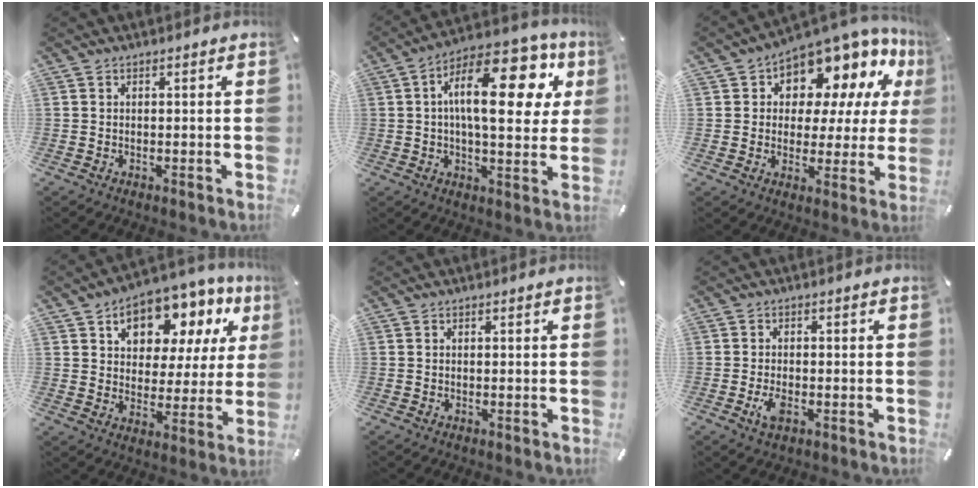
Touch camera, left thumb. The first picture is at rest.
{"total": 21.5, "force": [6.6, 9.4, 18.2], "torque": [-0.291, -0.027, 0.097]}
{"total": 12.2, "force": [8.4, 7.1, 5.4], "torque": [-0.086, -0.079, 0.147]}
{"total": 12.6, "force": [7.0, 8.6, 6.0], "torque": [-0.094, -0.045, 0.122]}
{"total": 0.0}
{"total": 3.4, "force": [-1.2, 1.7, 2.7], "torque": [-0.065, -0.001, -0.025]}